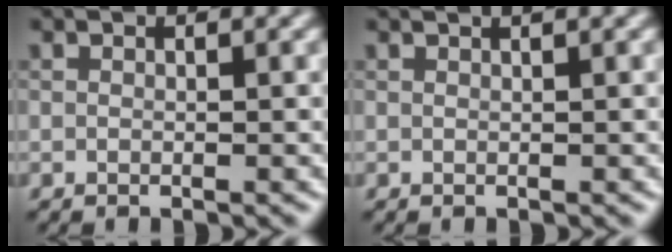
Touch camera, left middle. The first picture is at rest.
{"total": 1.9, "force": [1.2, 0.7, 1.2], "torque": [-0.006, -0.002, 0.000]}